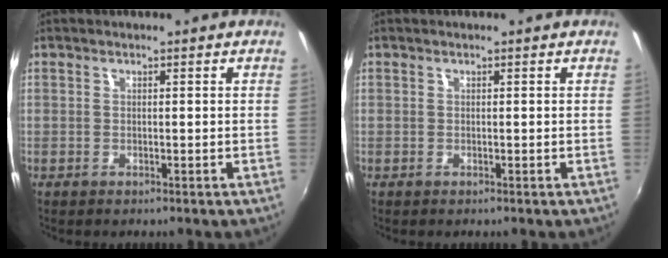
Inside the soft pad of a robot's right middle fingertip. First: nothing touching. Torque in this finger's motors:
{"motor_torque": [0.00, 0.00, 0.00, 0.00]}